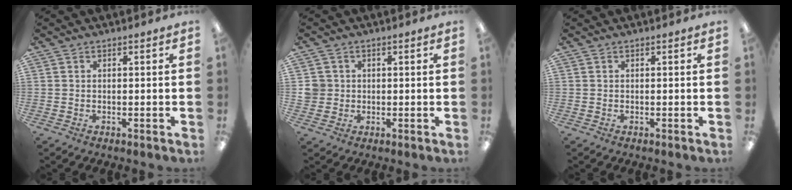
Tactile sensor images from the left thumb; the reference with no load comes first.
{"total": 3.5, "force": [0.5, 3.5, 0.4], "torque": [-0.008, 0.006, 0.006]}
{"total": 0.0}